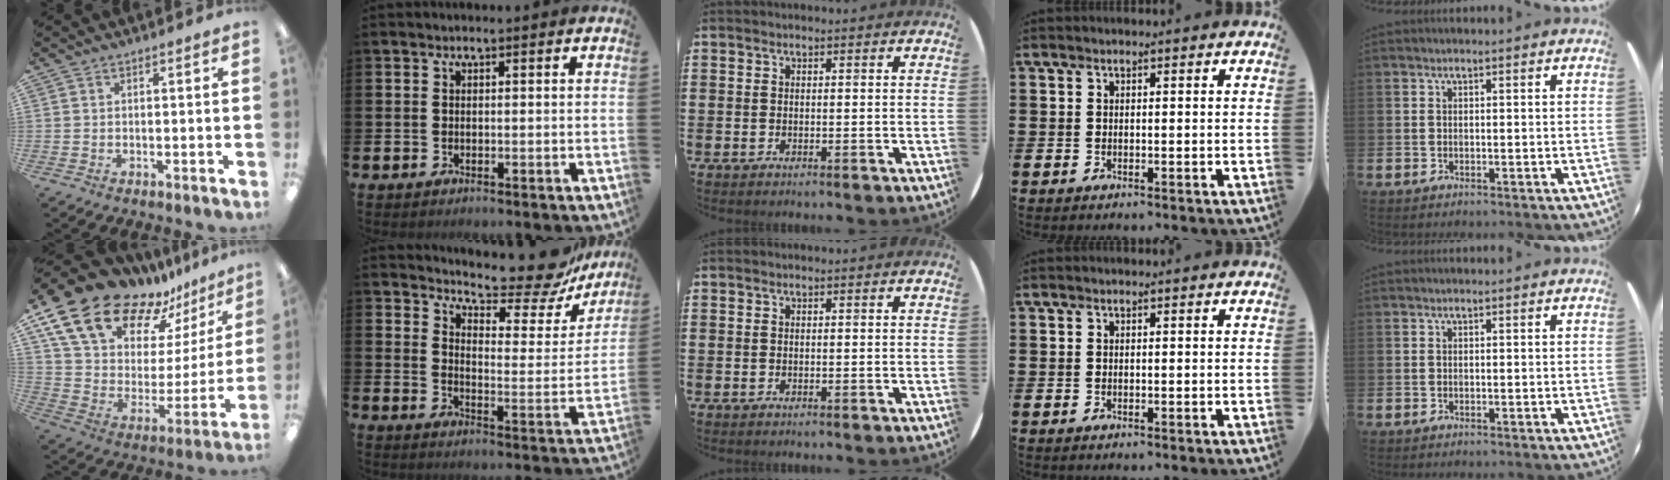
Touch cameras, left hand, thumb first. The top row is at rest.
{"thumb": {"total": 21.1, "force": [16.5, 10.6, 7.9], "torque": [-0.153, -0.117, 0.306]}, "index": {"total": 9.9, "force": [9.1, 1.8, 3.7], "torque": [-0.068, -0.069, 0.152]}}